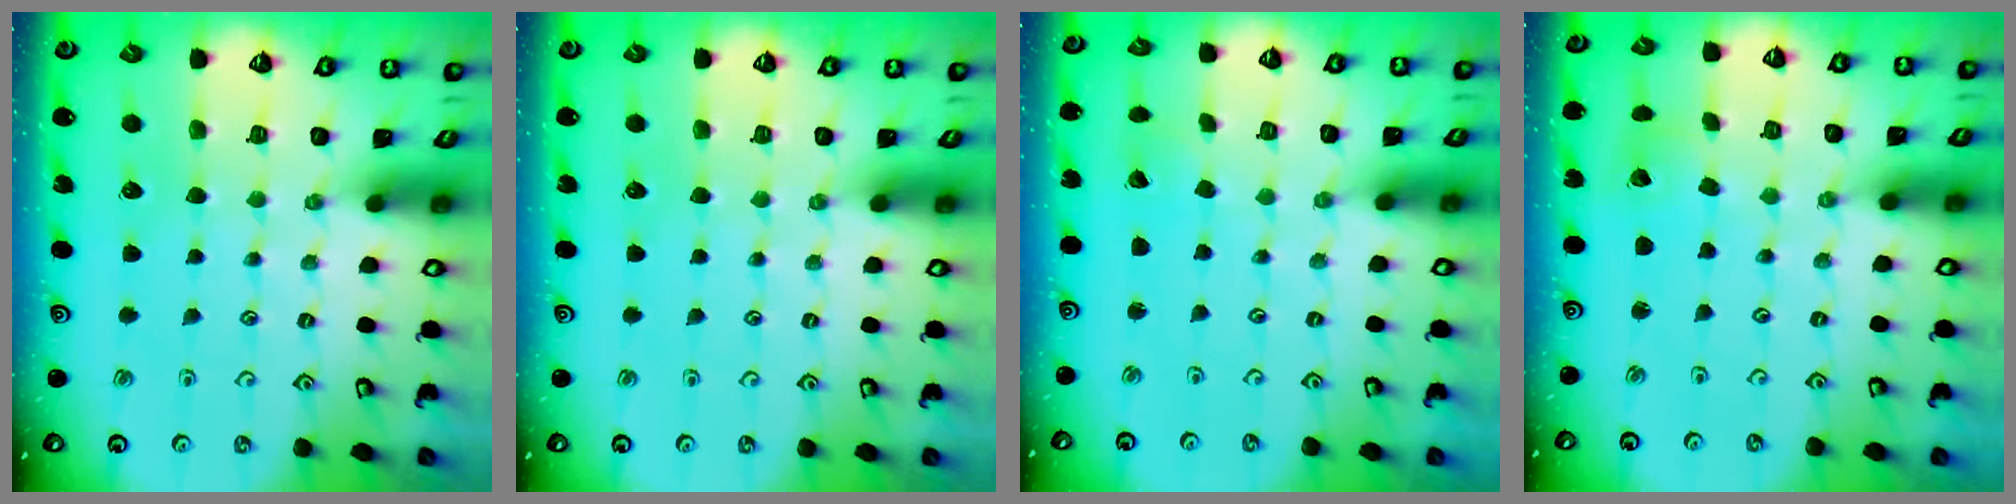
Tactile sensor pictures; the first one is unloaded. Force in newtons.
{"total": 0.0}
{"total": 0.5, "press": 0.5, "slide": 0.0}
{"total": 1.8, "press": 1.7, "slide": 0.3}